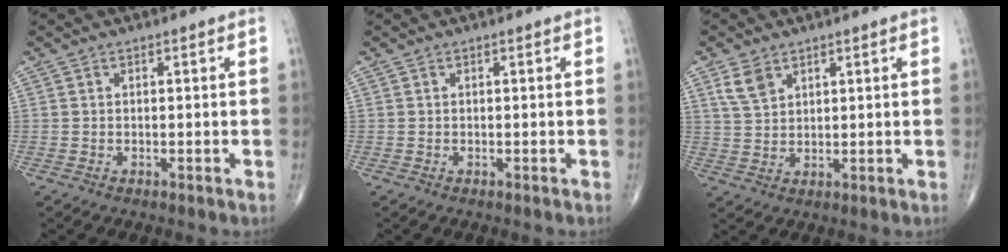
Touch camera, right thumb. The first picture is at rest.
{"total": 0.0}
{"total": 4.6, "force": [2.7, 2.8, 2.4], "torque": [-0.040, -0.009, 0.060]}